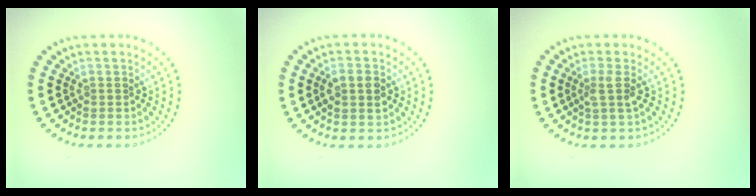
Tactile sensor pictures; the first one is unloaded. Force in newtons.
{"total": 2.3, "press": 2.3, "slide": 0.3}
{"total": 1.7, "press": 1.3, "slide": 1.1}